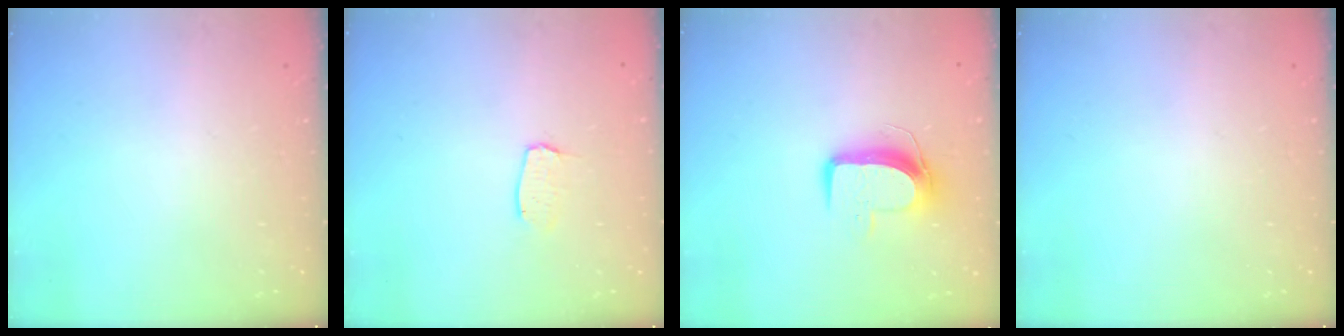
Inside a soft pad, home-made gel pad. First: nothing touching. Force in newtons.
{"total": 4.0, "press": 4.0, "slide": 0.3}
{"total": 9.7, "press": 9.7, "slide": 0.6}
{"total": 0.0}